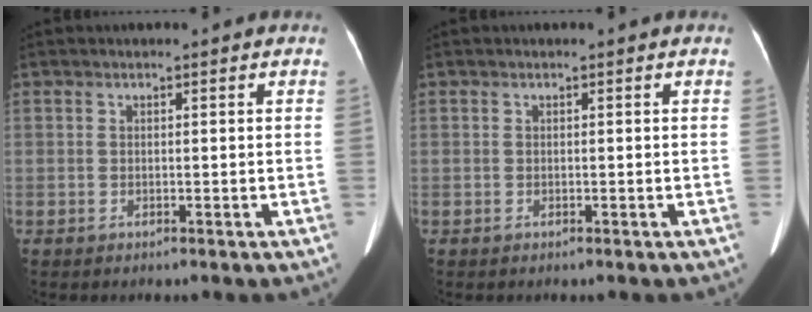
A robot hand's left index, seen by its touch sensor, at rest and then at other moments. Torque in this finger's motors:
{"motor_torque": [-0.26, -0.19, -0.01, -0.01]}